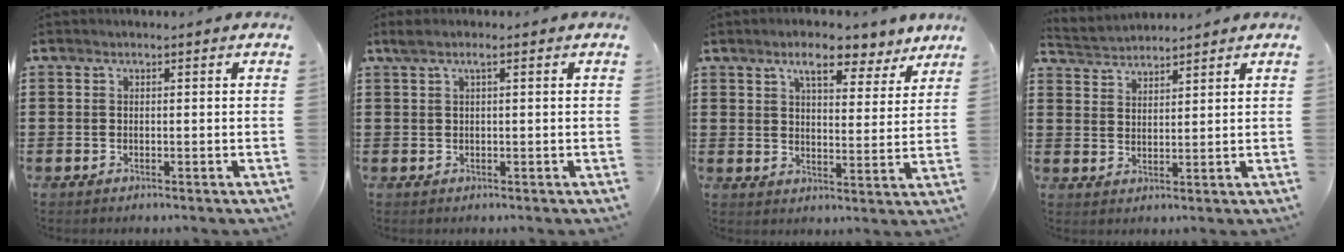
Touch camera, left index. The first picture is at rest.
{"total": 1.4, "force": [0.4, 0.2, 1.3], "torque": [-0.026, 0.000, 0.007]}
{"total": 7.2, "force": [5.8, 1.9, 3.8], "torque": [-0.061, -0.021, 0.097]}
{"total": 2.8, "force": [2.8, 0.3, -0.4], "torque": [-0.004, -0.007, 0.051]}